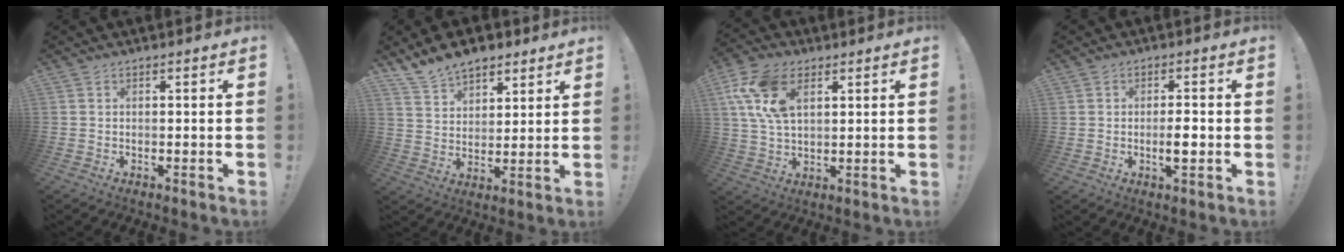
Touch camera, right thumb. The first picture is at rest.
{"total": 10.3, "force": [8.3, 5.3, 2.8], "torque": [-0.053, -0.057, 0.161]}
{"total": 14.0, "force": [5.9, 8.3, 9.6], "torque": [-0.199, -0.010, 0.110]}
{"total": 5.1, "force": [-0.5, 4.0, 3.1], "torque": [-0.026, 0.003, -0.011]}